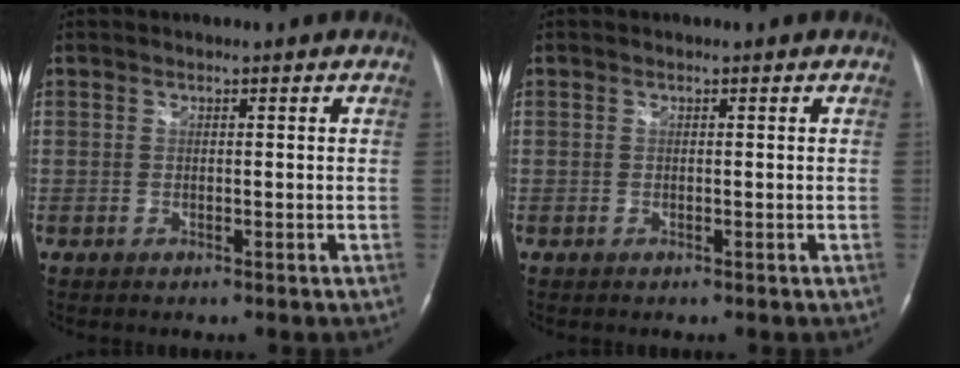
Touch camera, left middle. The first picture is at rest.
{"total": 0.0}